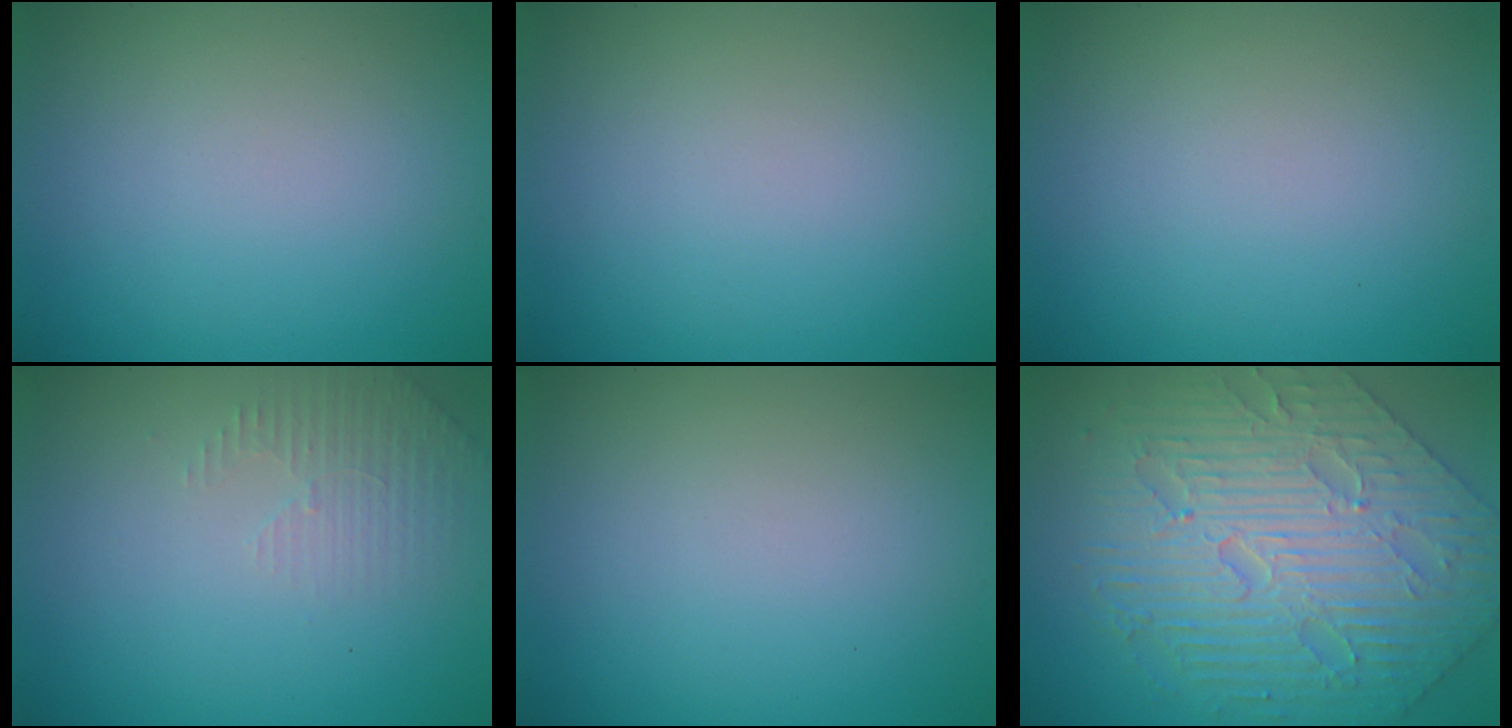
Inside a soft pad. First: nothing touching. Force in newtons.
{"total": 0.0}
{"total": 0.0}
{"total": 1.9, "press": 1.8, "slide": 0.6}
{"total": 0.0}
{"total": 8.3, "press": 6.7, "slide": 4.8}